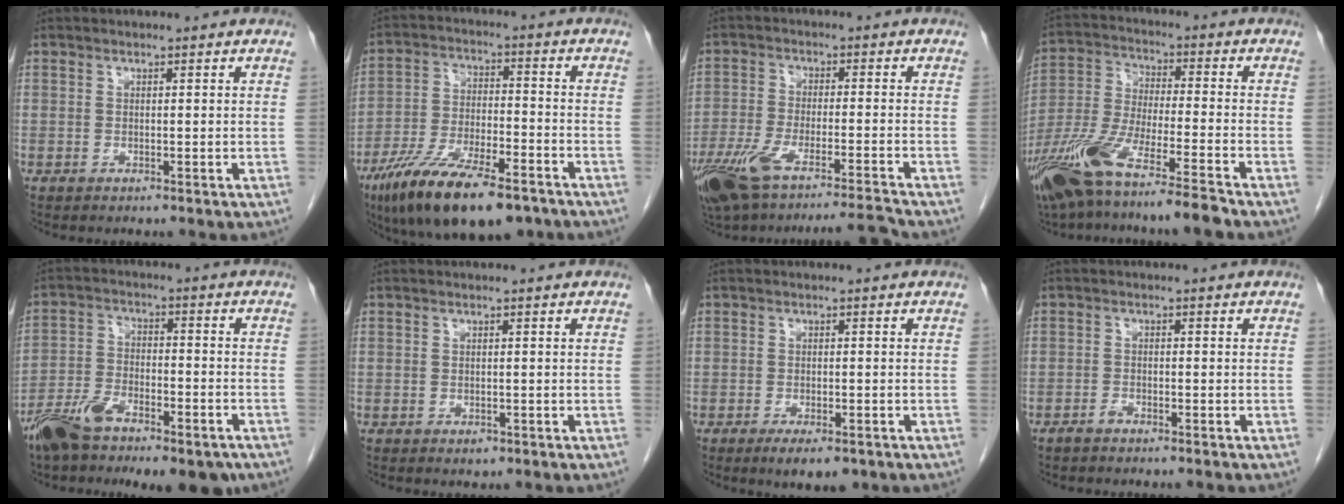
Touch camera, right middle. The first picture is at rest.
{"total": 16.4, "force": [-11.2, 4.5, 11.2], "torque": [-0.205, -0.027, -0.195]}
{"total": 13.1, "force": [-10.6, 0.2, 7.6], "torque": [-0.144, -0.009, -0.181]}
{"total": 14.9, "force": [-10.8, 0.2, 10.3], "torque": [-0.221, -0.040, -0.202]}
{"total": 15.1, "force": [-10.6, 5.3, 9.3], "torque": [-0.166, -0.005, -0.179]}
{"total": 0.9, "force": [-0.5, 0.5, 0.4], "torque": [-0.008, 0.000, -0.003]}
{"total": 4.9, "force": [-3.2, 1.6, 3.4], "torque": [-0.050, -0.007, -0.043]}
{"total": 1.4, "force": [-1.3, 0.2, 0.5], "torque": [-0.014, 0.000, -0.021]}